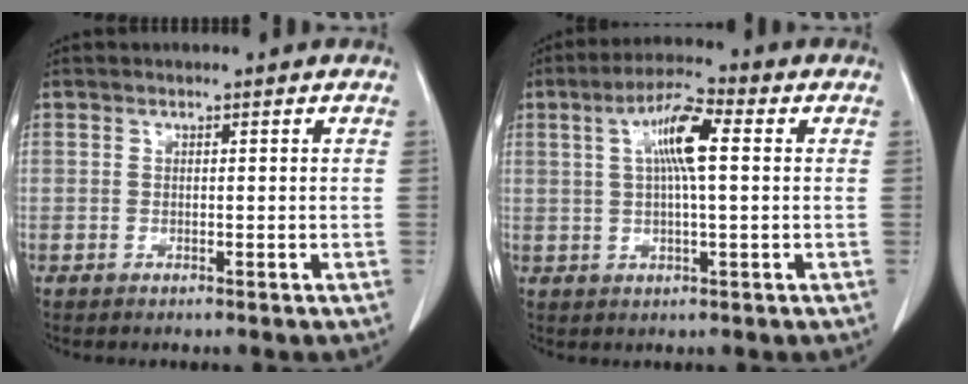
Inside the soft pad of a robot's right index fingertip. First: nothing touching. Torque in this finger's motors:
{"motor_torque": [0.28, 0.05, 0.24, 0.07]}